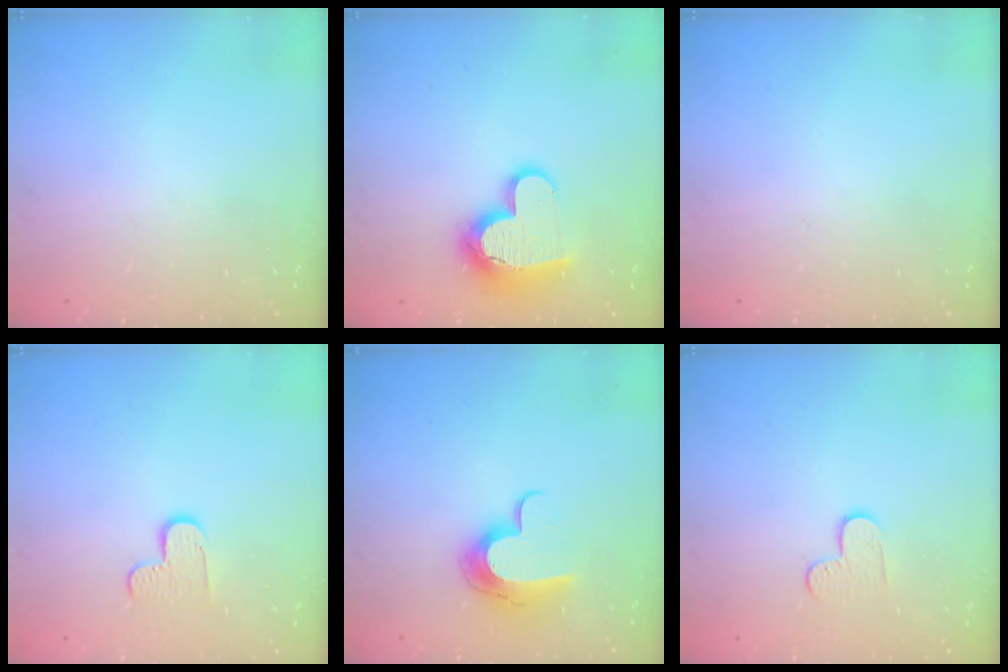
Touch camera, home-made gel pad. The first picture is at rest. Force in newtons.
{"total": 14.6, "press": 14.5, "slide": 1.2}
{"total": 0.0}
{"total": 6.3, "press": 6.3, "slide": 0.4}
{"total": 11.3, "press": 11.3, "slide": 0.2}
{"total": 4.5, "press": 4.5, "slide": 0.4}